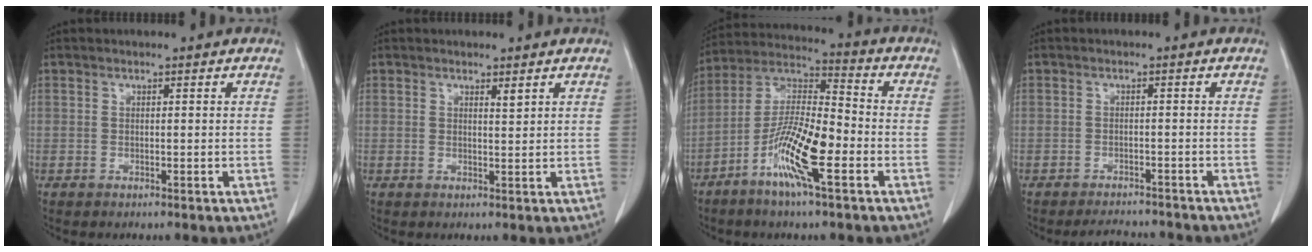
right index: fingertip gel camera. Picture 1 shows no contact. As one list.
[{"total": 1.2, "force": [0.9, 0.1, 0.8], "torque": [-0.015, -0.008, 0.014]}, {"total": 12.8, "force": [-5.4, 1.7, 11.5], "torque": [-0.225, -0.001, -0.106]}, {"total": 4.3, "force": [-4.1, 1.4, 0.1], "torque": [0.002, -0.001, -0.059]}]